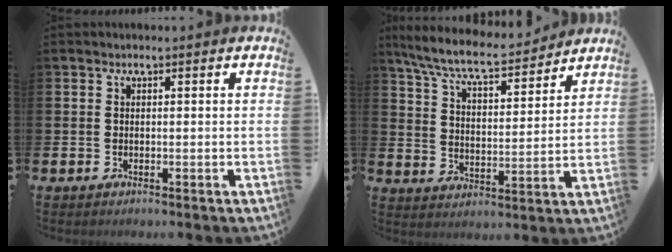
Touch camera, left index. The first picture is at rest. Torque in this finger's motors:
{"motor_torque": [0.91, -1.23, 0.23, 0.14]}